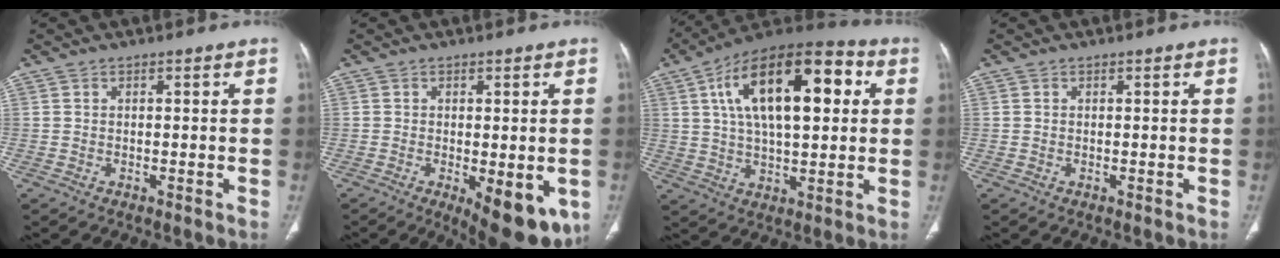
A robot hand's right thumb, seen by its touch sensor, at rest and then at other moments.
{"total": 11.3, "force": [-3.9, 4.6, 9.6], "torque": [-0.117, -0.015, -0.044]}
{"total": 22.5, "force": [6.0, 10.4, 19.1], "torque": [-0.296, 0.015, 0.089]}
{"total": 0.0}